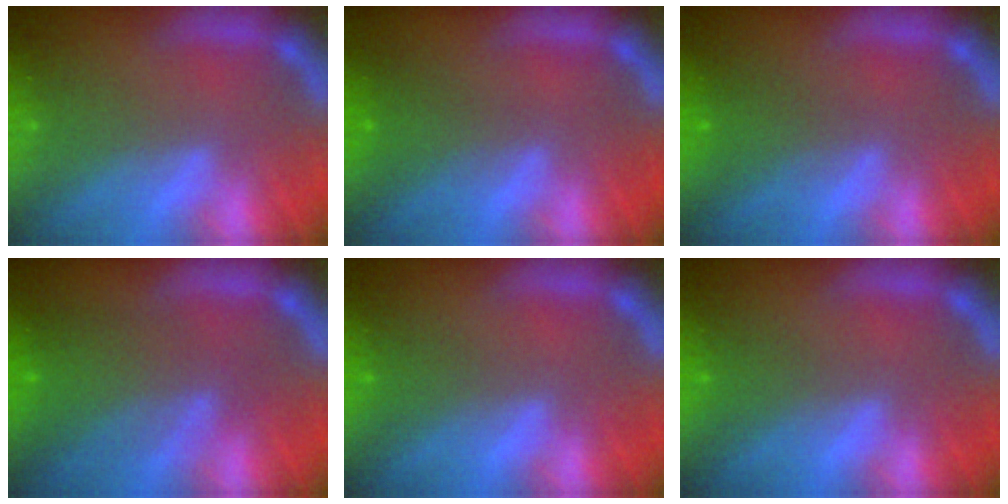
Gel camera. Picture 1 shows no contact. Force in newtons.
{"total": 2.0}
{"total": 1.9}
{"total": 5.5}
{"total": 1.0}
{"total": 1.0}